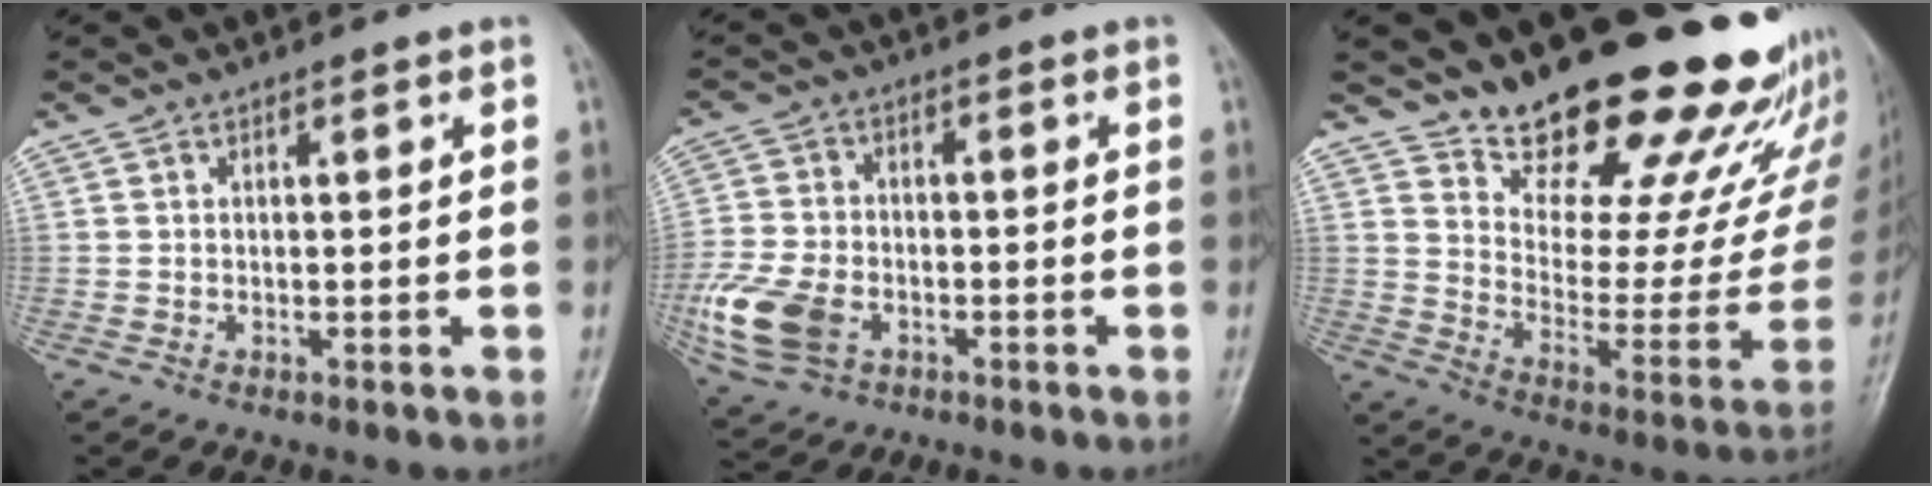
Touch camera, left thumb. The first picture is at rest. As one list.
[{"total": 11.9, "force": [-4.1, 8.2, 7.6], "torque": [-0.163, 0.004, -0.077]}, {"total": 26.1, "force": [21.8, 7.8, 12.1], "torque": [-0.138, -0.164, 0.303]}]